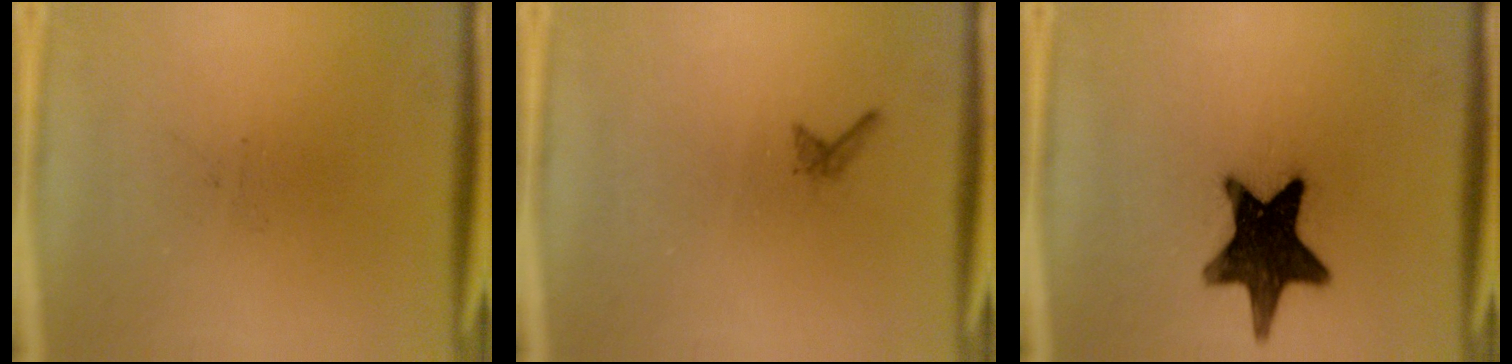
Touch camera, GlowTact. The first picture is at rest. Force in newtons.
{"total": 0.6}
{"total": 17.2}